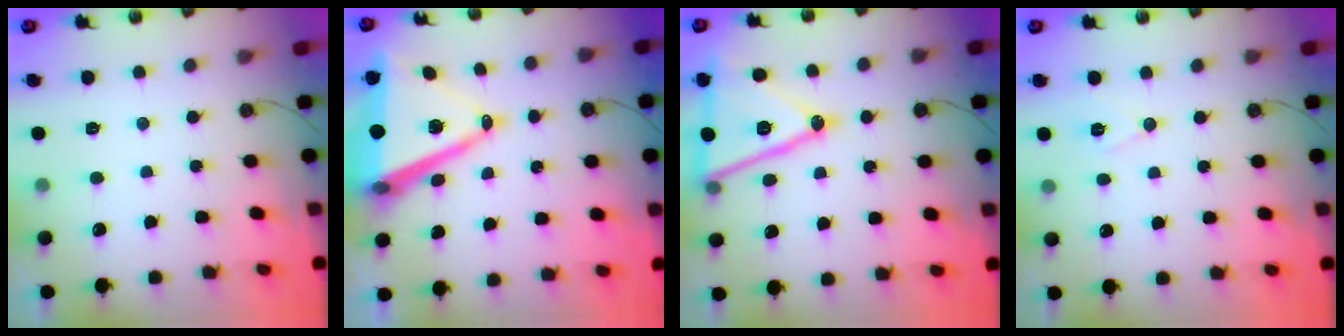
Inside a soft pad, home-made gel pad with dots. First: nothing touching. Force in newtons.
{"total": 15.6, "press": 15.1, "slide": 3.9}
{"total": 18.6, "press": 18.3, "slide": 3.3}
{"total": 7.4, "press": 6.0, "slide": 4.5}